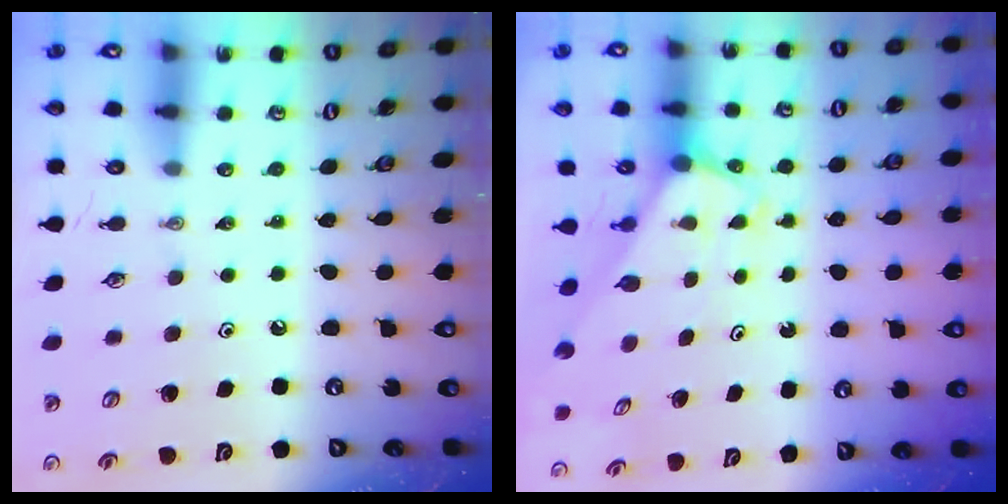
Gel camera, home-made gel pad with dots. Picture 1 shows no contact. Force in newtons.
{"total": 2.0, "press": 2.0, "slide": 0.1}